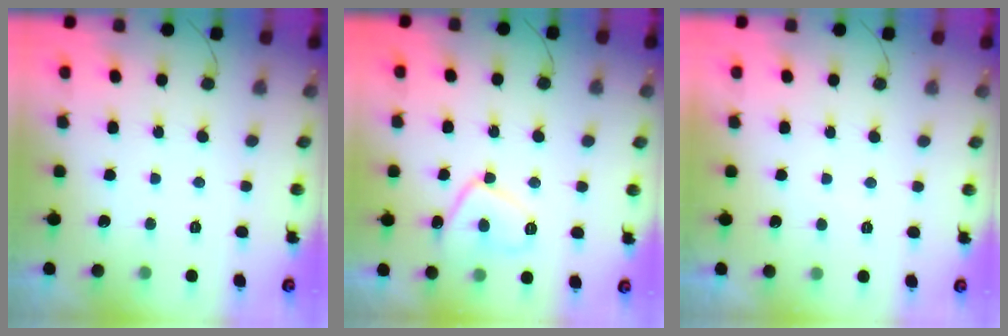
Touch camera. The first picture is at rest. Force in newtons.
{"total": 10.1, "press": 10.0, "slide": 1.1}
{"total": 1.2, "press": 1.1, "slide": 0.4}